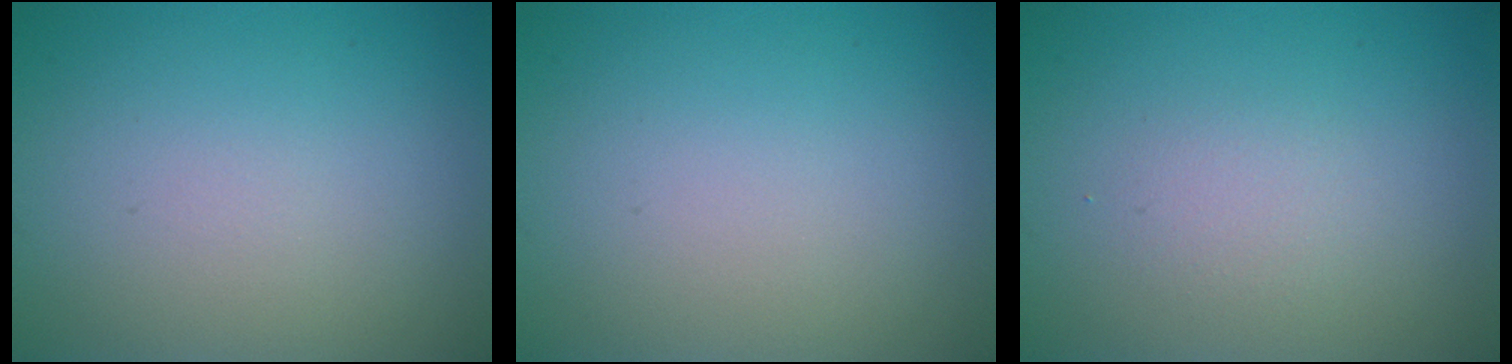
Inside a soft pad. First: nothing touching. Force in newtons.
{"total": 0.0}
{"total": 1.3, "press": 1.3, "slide": 0.1}